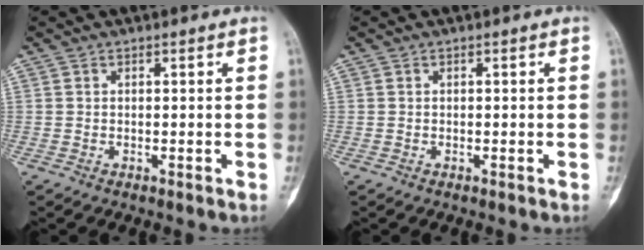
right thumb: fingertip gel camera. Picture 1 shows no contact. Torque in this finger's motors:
{"motor_torque": [-0.37, 0.05, -0.25, 0.04, -0.08]}